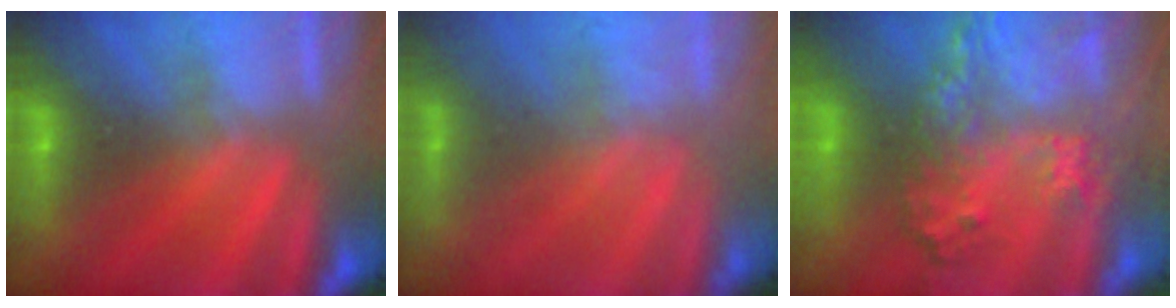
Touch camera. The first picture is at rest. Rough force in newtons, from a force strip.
{"total": 1.7}
{"total": 7.4}